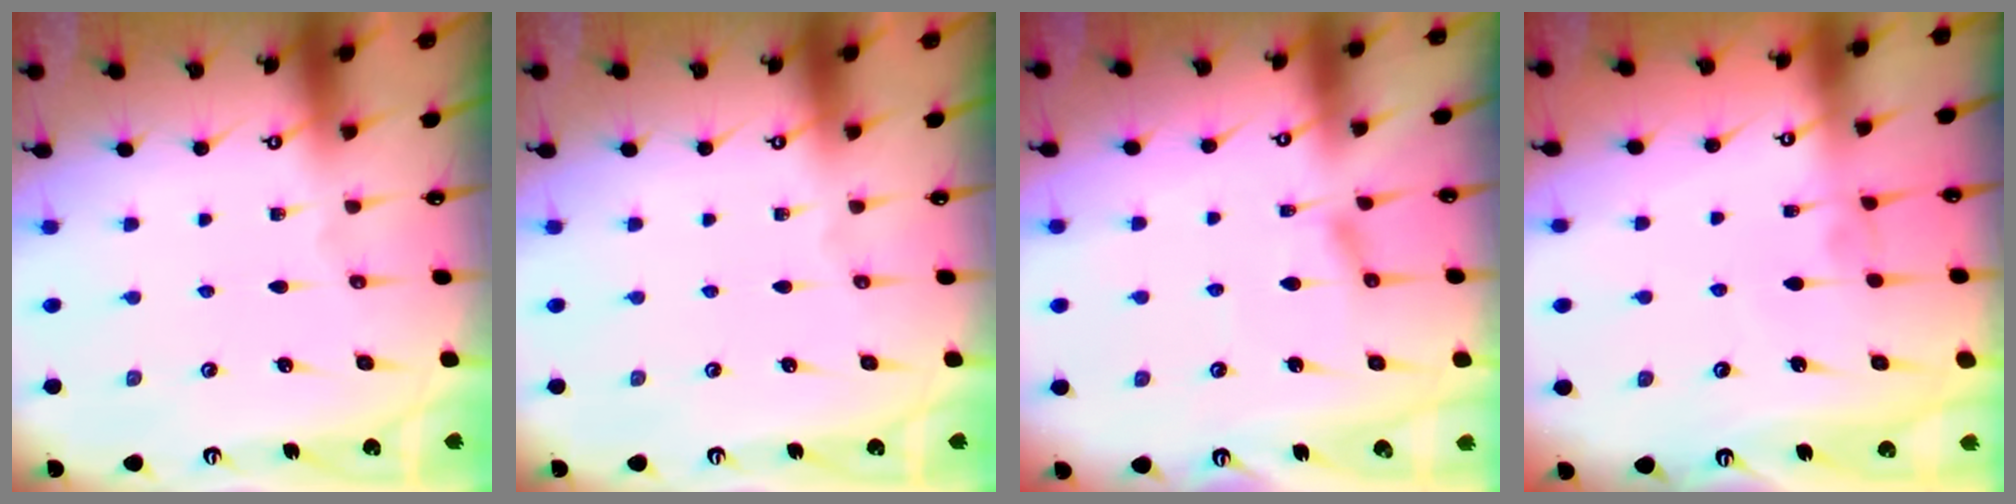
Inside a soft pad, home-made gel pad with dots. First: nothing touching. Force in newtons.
{"total": 0.0}
{"total": 2.1, "press": 2.0, "slide": 0.5}
{"total": 2.9, "press": 2.9, "slide": 0.4}